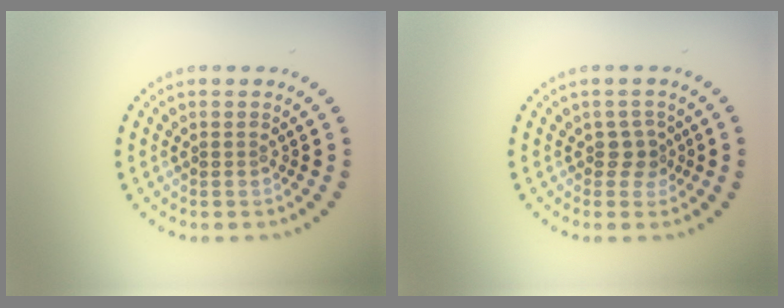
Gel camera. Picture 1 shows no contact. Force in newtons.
{"total": 1.6, "press": 1.3, "slide": 1.0}